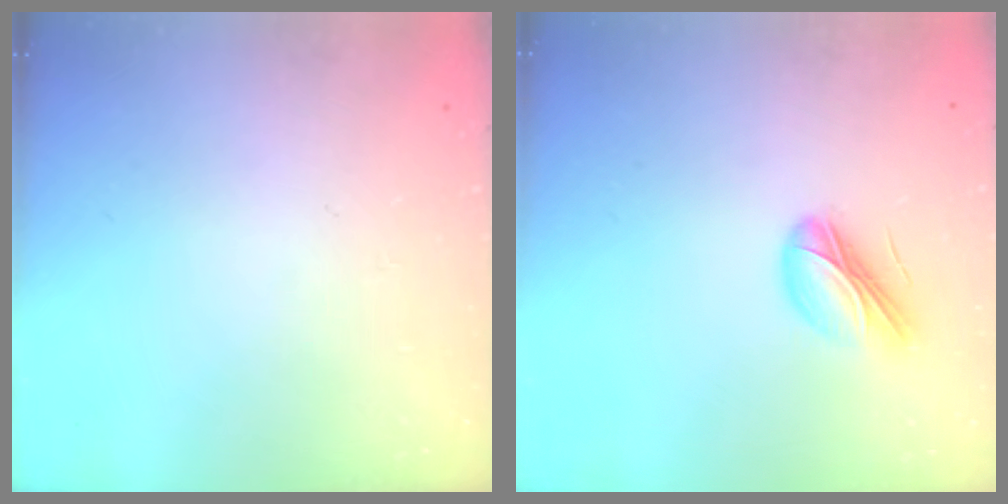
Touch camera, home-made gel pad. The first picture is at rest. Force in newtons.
{"total": 9.5, "press": 9.2, "slide": 2.5}